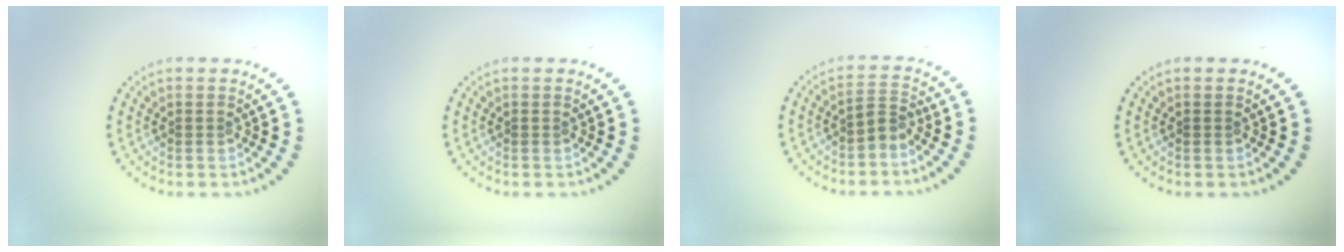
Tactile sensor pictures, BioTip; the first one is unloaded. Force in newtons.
{"total": 0.0}
{"total": 1.8, "press": 1.5, "slide": 1.1}
{"total": 0.0}